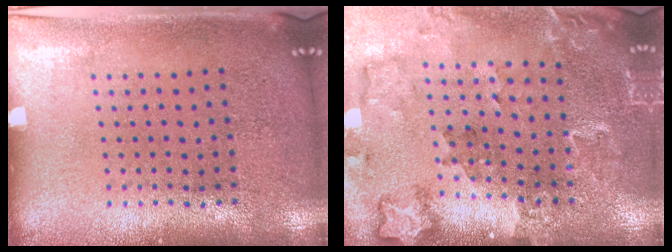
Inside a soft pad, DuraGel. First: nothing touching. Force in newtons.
{"total": 1.8, "press": 1.8, "slide": 0.2}